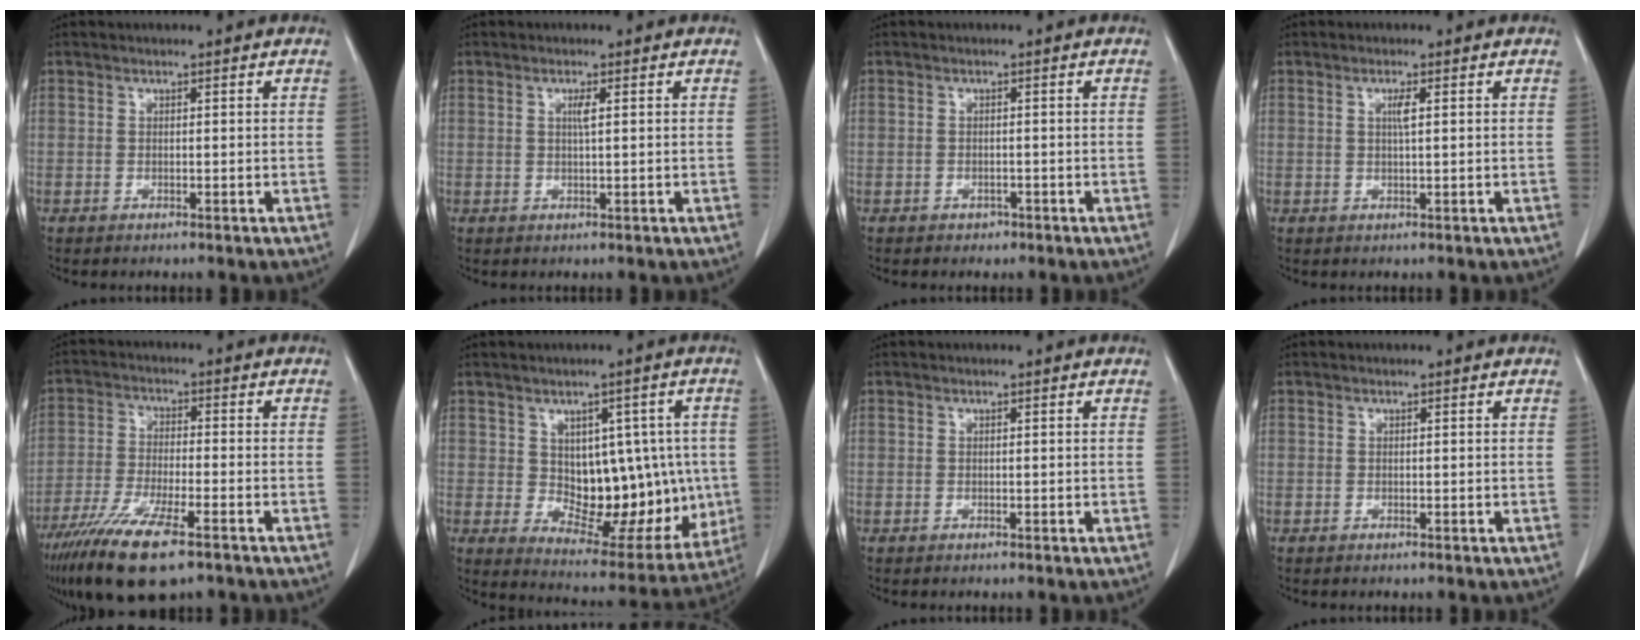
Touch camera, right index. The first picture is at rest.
{"total": 1.4, "force": [0.4, -0.1, 1.4], "torque": [-0.028, 0.000, 0.006]}
{"total": 1.0, "force": [-0.6, 0.8, 0.2], "torque": [-0.003, 0.002, -0.005]}
{"total": 1.6, "force": [0.4, 0.0, 1.6], "torque": [-0.032, 0.000, 0.007]}
{"total": 12.7, "force": [-8.4, 2.2, 9.3], "torque": [-0.178, -0.033, -0.144]}
{"total": 14.2, "force": [0.2, 7.8, 11.9], "torque": [-0.135, 0.013, 0.031]}
{"total": 0.0}
{"total": 0.0}